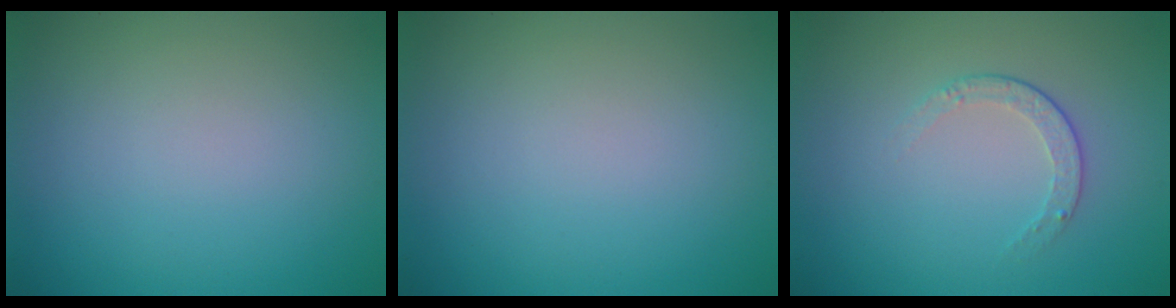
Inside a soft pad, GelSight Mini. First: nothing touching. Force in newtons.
{"total": 0.0}
{"total": 1.6, "press": 1.2, "slide": 1.1}